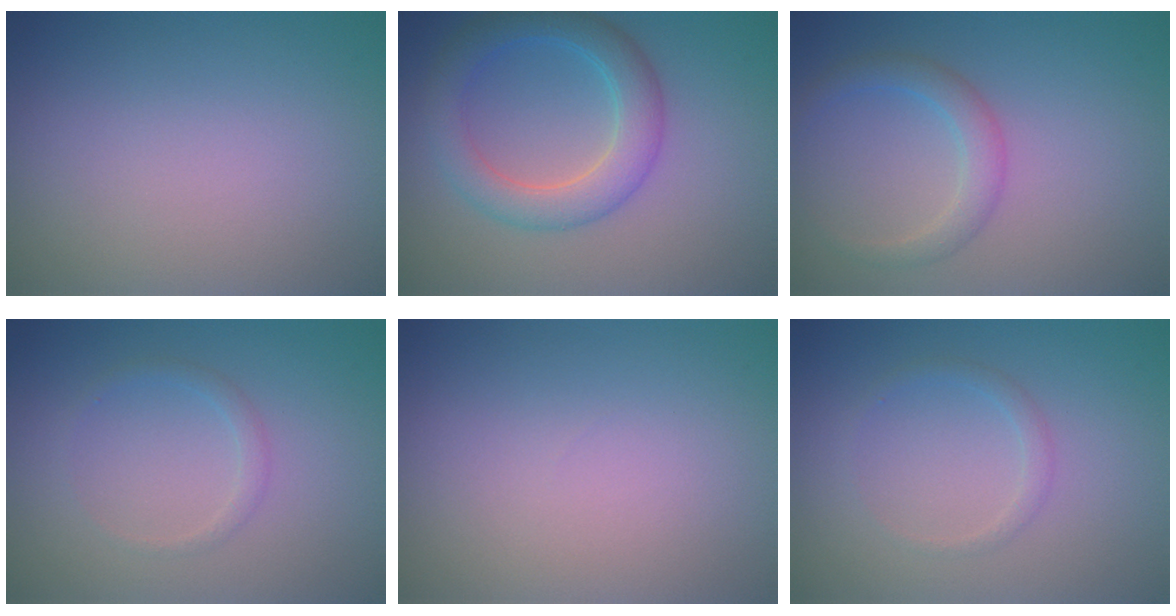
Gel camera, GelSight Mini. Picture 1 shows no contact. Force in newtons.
{"total": 4.7, "press": 4.7, "slide": 0.1}
{"total": 2.4, "press": 2.4, "slide": 0.1}
{"total": 1.1, "press": 1.1, "slide": 0.0}
{"total": 0.0}
{"total": 1.1, "press": 1.1, "slide": 0.0}